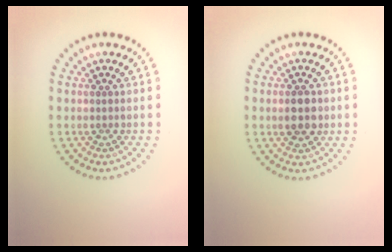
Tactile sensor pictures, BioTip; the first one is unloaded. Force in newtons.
{"total": 2.9, "press": 2.9, "slide": 0.1}